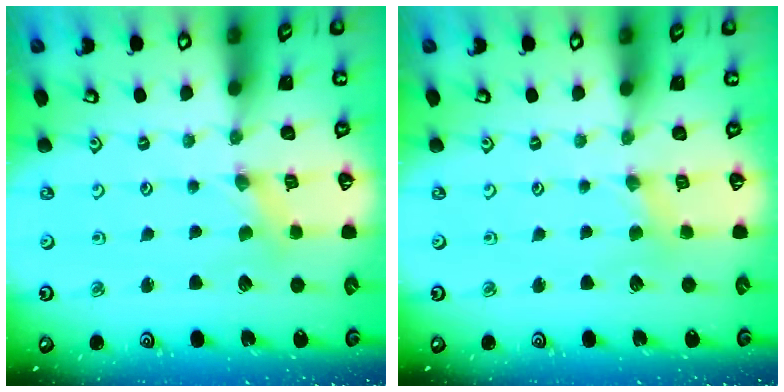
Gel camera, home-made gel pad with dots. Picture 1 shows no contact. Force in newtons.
{"total": 1.9, "press": 1.8, "slide": 0.3}